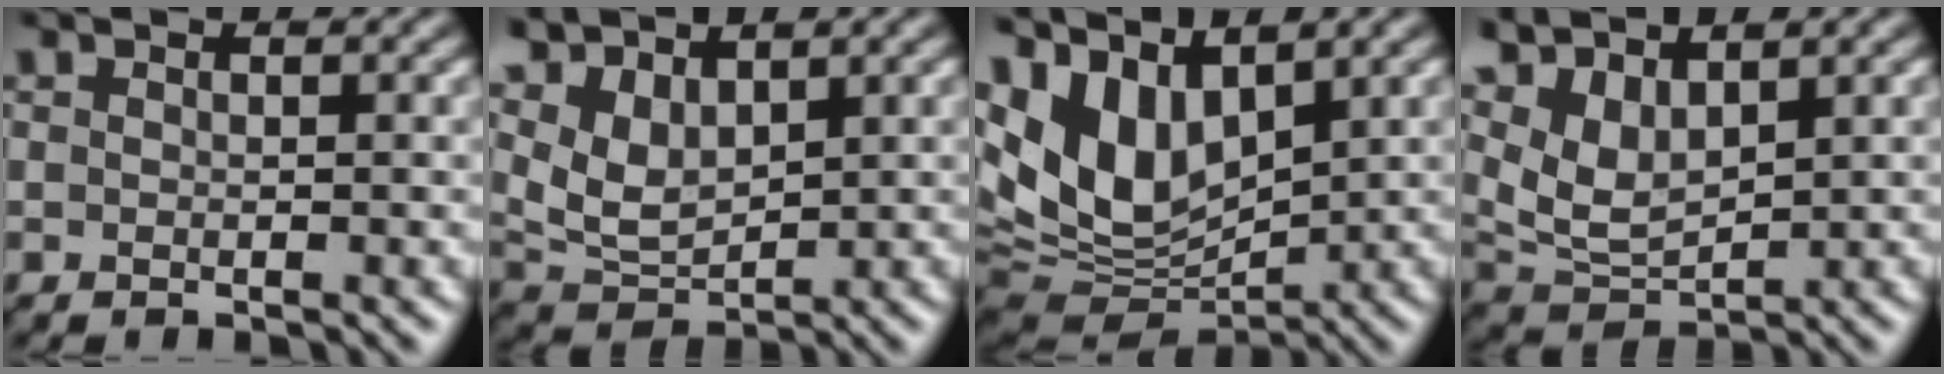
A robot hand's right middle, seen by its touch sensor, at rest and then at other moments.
{"total": 5.1, "force": [3.4, 2.5, 2.9], "torque": [-0.073, 0.001, 0.071]}
{"total": 10.1, "force": [4.0, 5.9, 7.2], "torque": [-0.154, -0.004, 0.078]}
{"total": 5.4, "force": [3.6, 2.3, 3.3], "torque": [-0.083, 0.001, 0.078]}